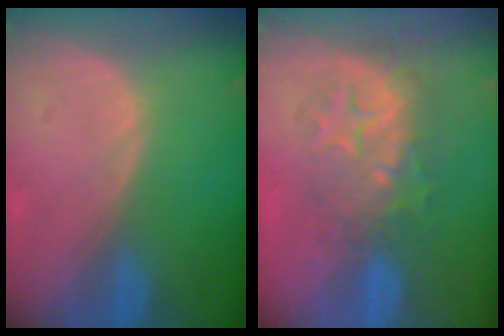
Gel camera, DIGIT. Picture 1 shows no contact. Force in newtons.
{"total": 8.8, "press": 7.7, "slide": 4.2}